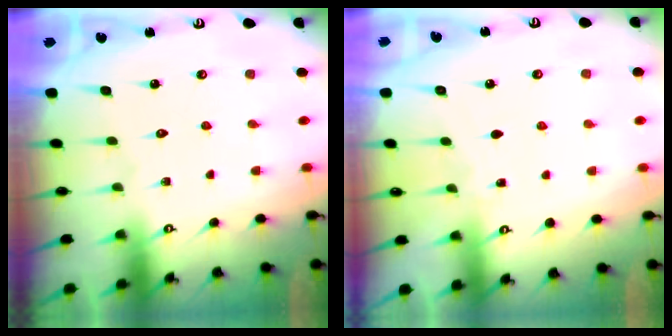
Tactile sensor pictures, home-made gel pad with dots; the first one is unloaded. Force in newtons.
{"total": 2.9, "press": 2.8, "slide": 0.3}